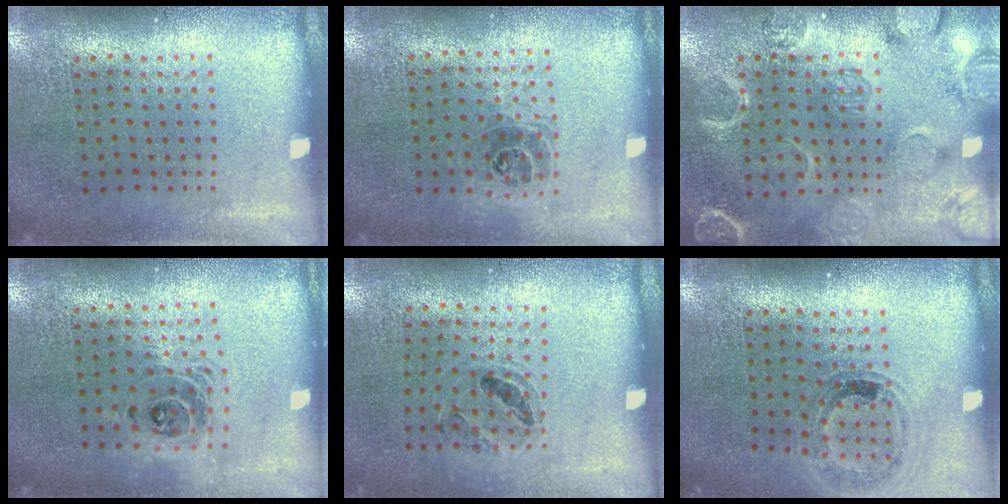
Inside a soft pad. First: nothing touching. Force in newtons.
{"total": 1.0, "press": 0.9, "slide": 0.5}
{"total": 2.3, "press": 2.3, "slide": 0.4}
{"total": 1.5, "press": 1.2, "slide": 0.8}
{"total": 0.9, "press": 0.9, "slide": 0.2}
{"total": 1.0, "press": 1.0, "slide": 0.1}